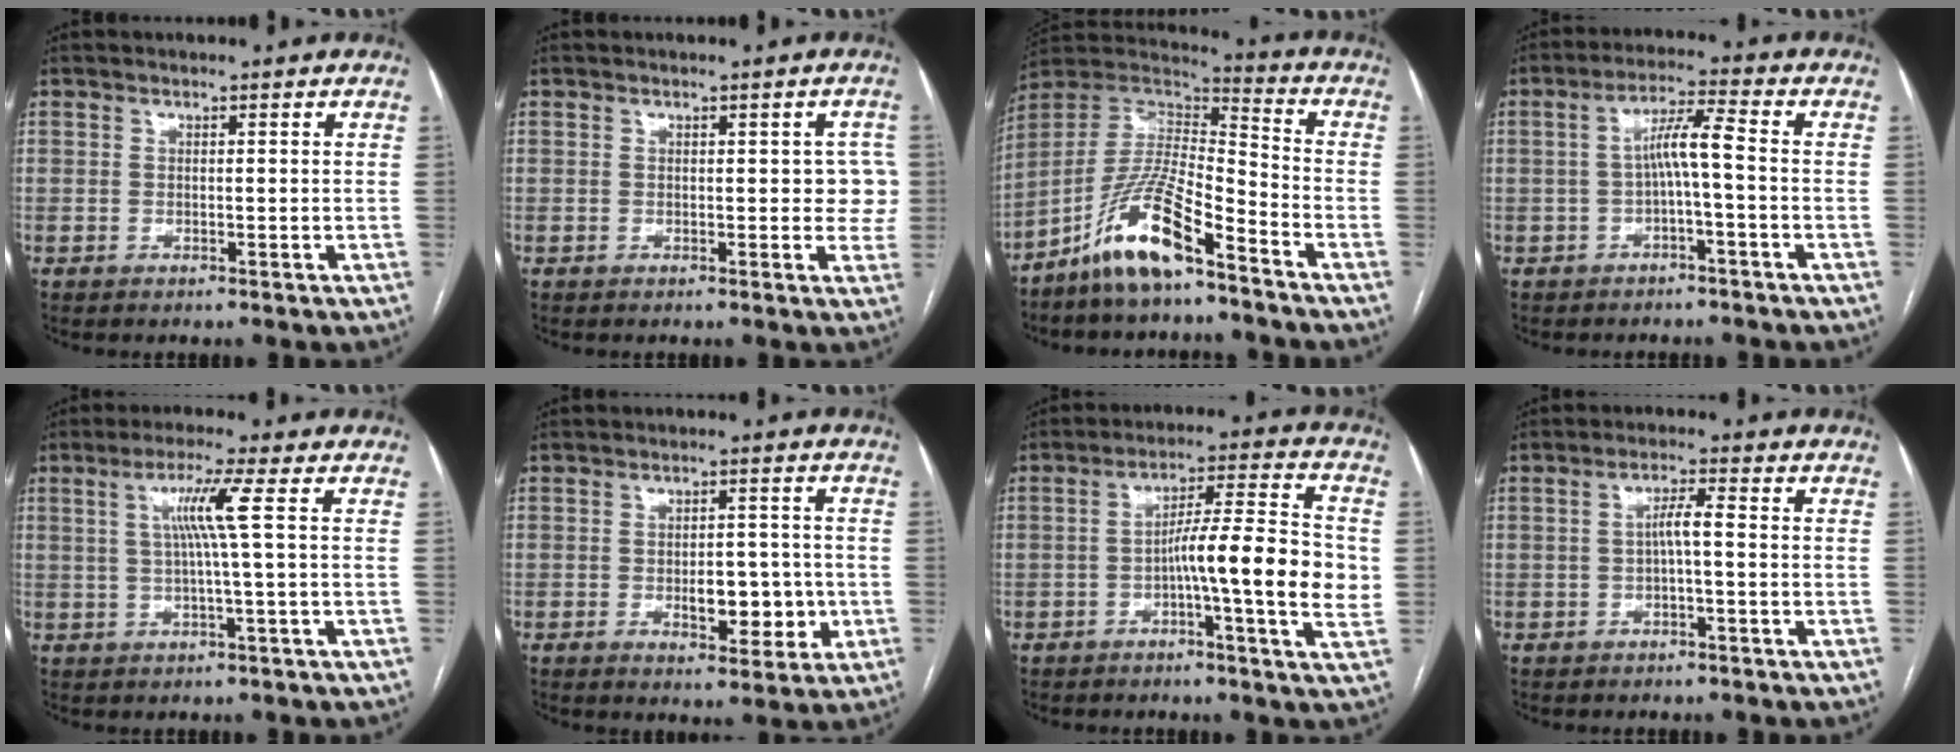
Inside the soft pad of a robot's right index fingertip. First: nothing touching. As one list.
[{"total": 3.8, "force": [0.5, 2.2, 3.1], "torque": [-0.017, 0.013, 0.003]}, {"total": 13.3, "force": [-9.0, 2.2, 9.5], "torque": [-0.193, 0.009, -0.169]}, {"total": 5.3, "force": [-0.8, 0.1, 5.2], "torque": [-0.092, 0.024, -0.011]}, {"total": 5.7, "force": [1.1, -1.3, 5.5], "torque": [-0.104, 0.007, 0.024]}, {"total": 6.4, "force": [-1.4, 3.2, 5.4], "torque": [-0.070, 0.005, -0.011]}, {"total": 12.9, "force": [-1.8, 0.3, 12.8], "torque": [-0.195, 0.009, -0.035]}, {"total": 3.1, "force": [-0.4, 0.3, 3.0], "torque": [-0.052, 0.011, -0.005]}]